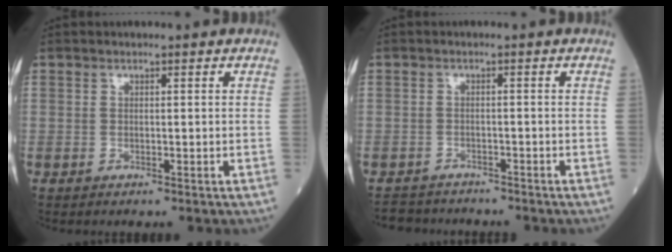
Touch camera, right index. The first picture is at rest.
{"total": 4.6, "force": [-4.3, 1.6, -0.1], "torque": [0.007, -0.004, -0.071]}